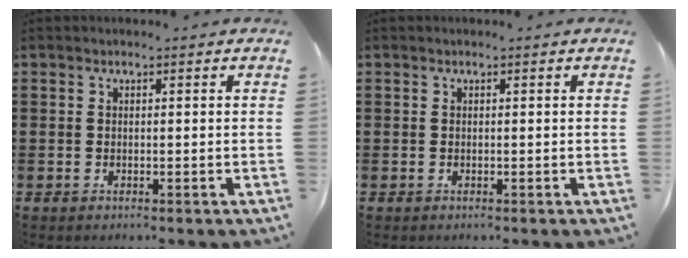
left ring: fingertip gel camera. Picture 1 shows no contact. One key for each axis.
{"total": 0.0}